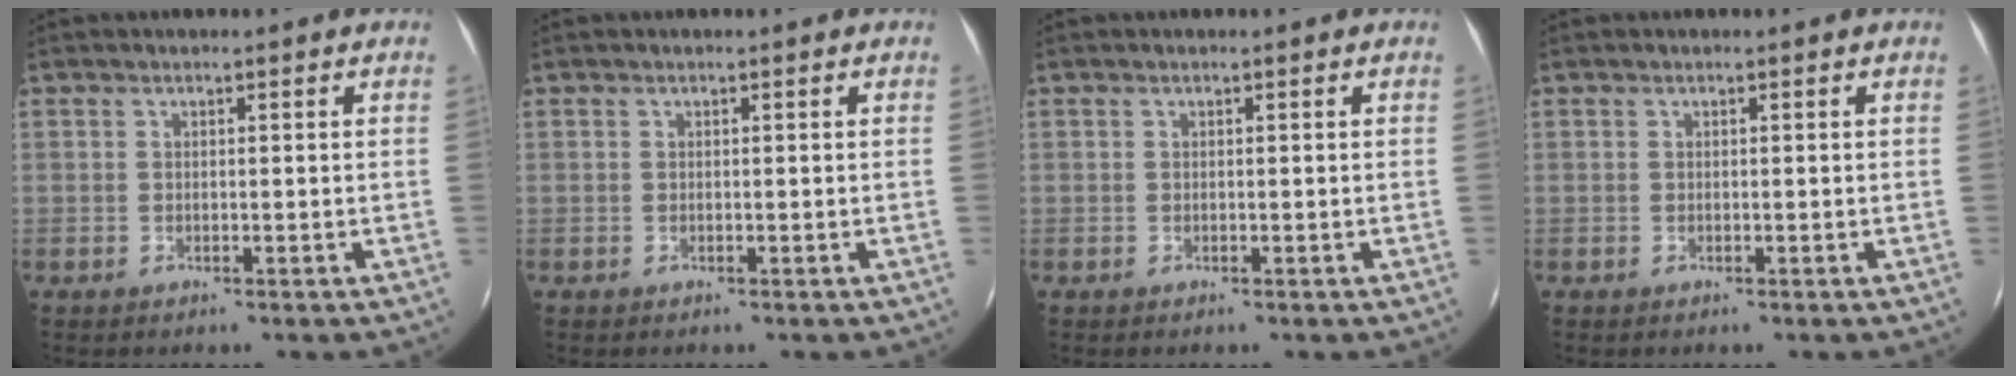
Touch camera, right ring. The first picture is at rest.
{"total": 0.0}
{"total": 0.0}
{"total": 0.0}